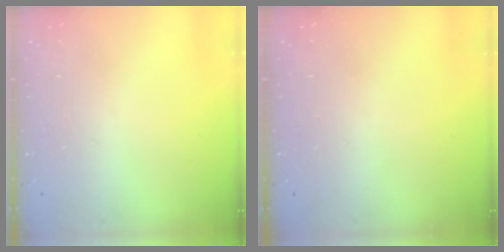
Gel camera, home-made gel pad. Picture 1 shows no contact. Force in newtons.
{"total": 0.0}